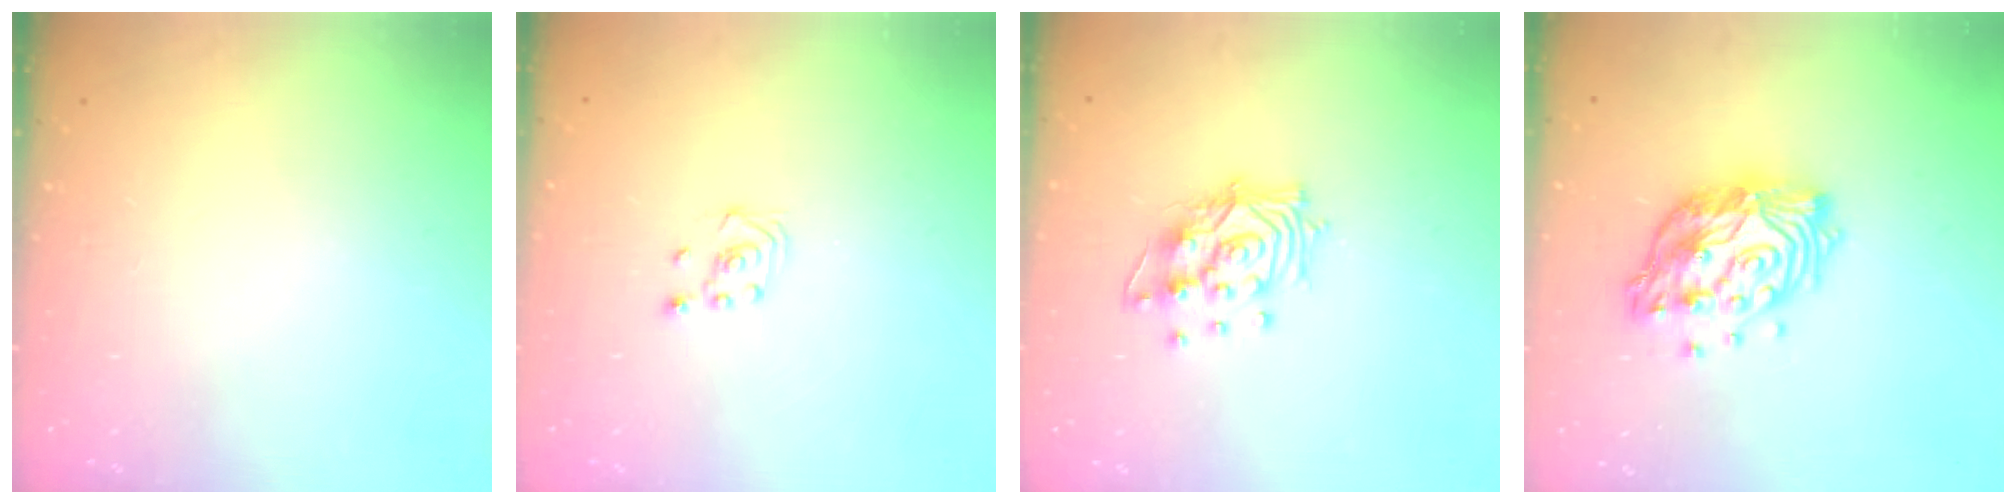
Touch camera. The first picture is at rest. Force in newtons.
{"total": 2.3, "press": 2.2, "slide": 0.7}
{"total": 12.4, "press": 12.4, "slide": 1.0}
{"total": 16.8, "press": 16.7, "slide": 1.5}